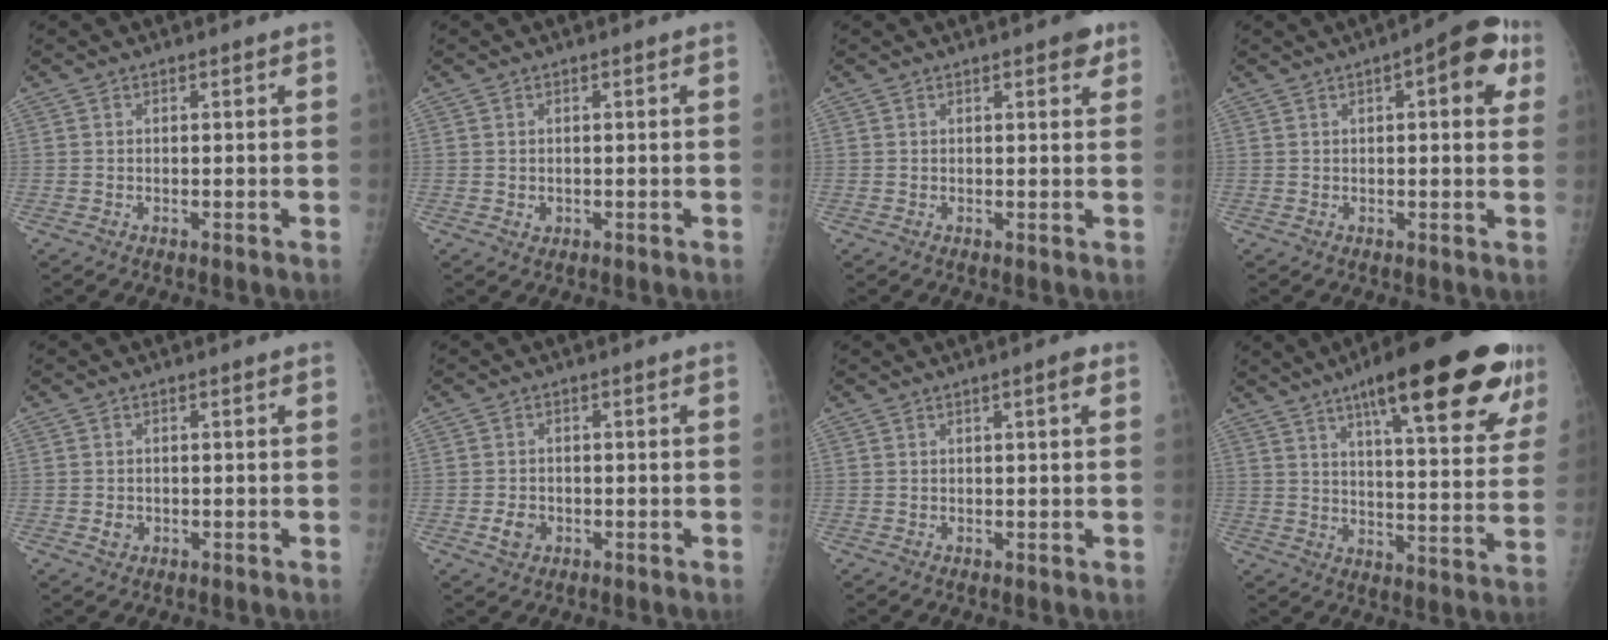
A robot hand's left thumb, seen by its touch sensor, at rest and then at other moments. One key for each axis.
{"total": 1.1, "fx": -0.1, "fy": 1.0, "fz": 0.4, "tx": -0.005, "ty": 0.000, "tz": 0.003}
{"total": 2.9, "fx": 1.6, "fy": 1.2, "fz": 2.1, "tx": -0.015, "ty": -0.004, "tz": 0.015}
{"total": 9.3, "fx": 3.2, "fy": 3.4, "fz": 8.0, "tx": -0.078, "ty": 0.008, "tz": 0.030}
{"total": 1.6, "fx": -0.3, "fy": 1.4, "fz": 0.7, "tx": -0.006, "ty": 0.002, "tz": -0.003}
{"total": 3.0, "fx": -1.0, "fy": 2.4, "fz": 1.5, "tx": -0.020, "ty": 0.003, "tz": -0.015}
{"total": 2.2, "fx": 0.9, "fy": 0.4, "fz": 1.9, "tx": -0.027, "ty": 0.001, "tz": 0.011}
{"total": 26.7, "fx": 15.6, "fy": 6.5, "fz": 20.7, "tx": -0.265, "ty": -0.037, "tz": 0.217}